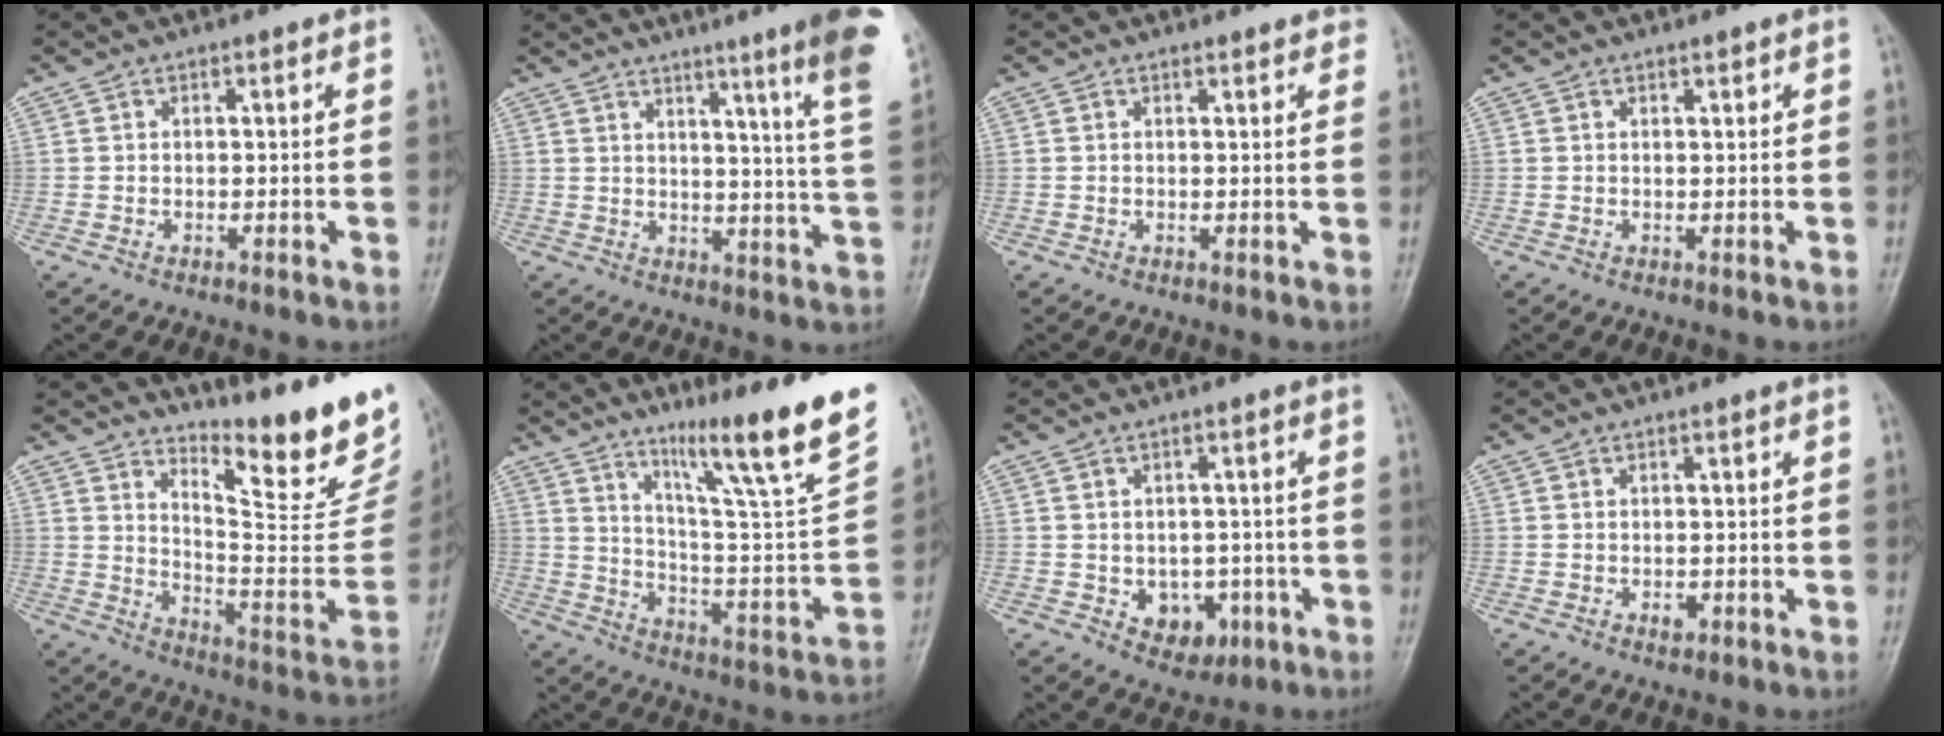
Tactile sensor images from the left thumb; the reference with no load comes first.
{"total": 17.4, "force": [10.9, -0.2, 13.5], "torque": [-0.162, -0.073, 0.121]}
{"total": 2.0, "force": [1.8, 0.7, 0.7], "torque": [0.003, -0.003, 0.012]}
{"total": 0.7, "force": [0.6, 0.1, 0.4], "torque": [-0.007, -0.004, 0.009]}
{"total": 19.1, "force": [15.7, 4.1, 10.1], "torque": [-0.106, -0.145, 0.222]}
{"total": 23.4, "force": [15.5, 1.8, 17.4], "torque": [-0.237, -0.078, 0.246]}
{"total": 6.8, "force": [-1.9, 5.2, 4.0], "torque": [-0.020, 0.009, -0.012]}
{"total": 1.4, "force": [-0.3, 0.9, 1.0], "torque": [-0.009, -0.001, -0.003]}